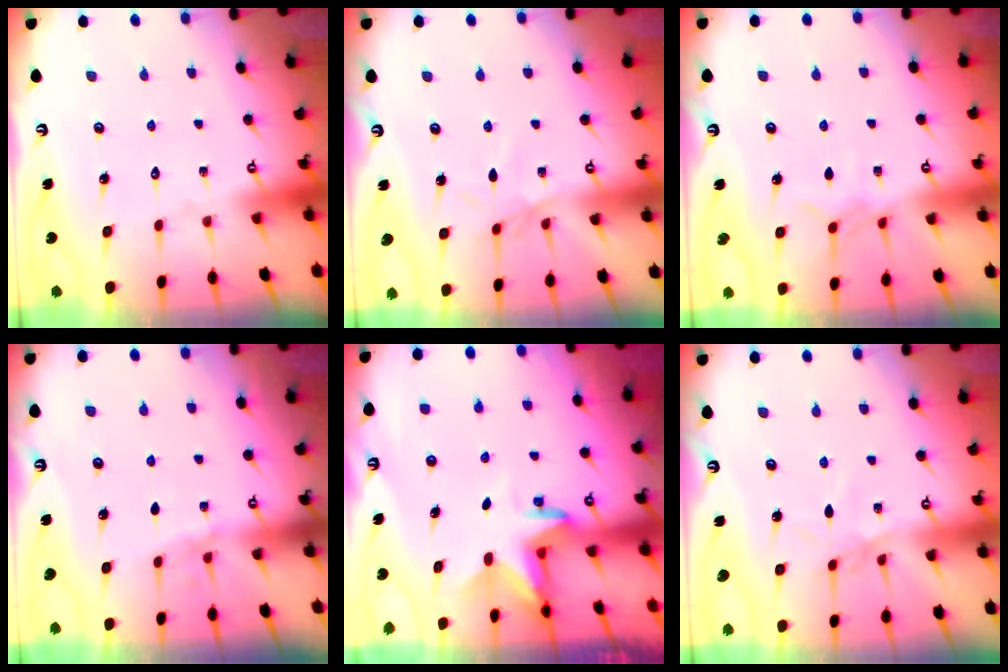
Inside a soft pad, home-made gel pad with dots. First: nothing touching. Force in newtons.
{"total": 2.5, "press": 2.5, "slide": 0.6}
{"total": 3.7, "press": 3.6, "slide": 0.6}
{"total": 2.7, "press": 2.7, "slide": 0.4}
{"total": 2.9, "press": 2.9, "slide": 0.1}
{"total": 2.5, "press": 2.5, "slide": 0.6}